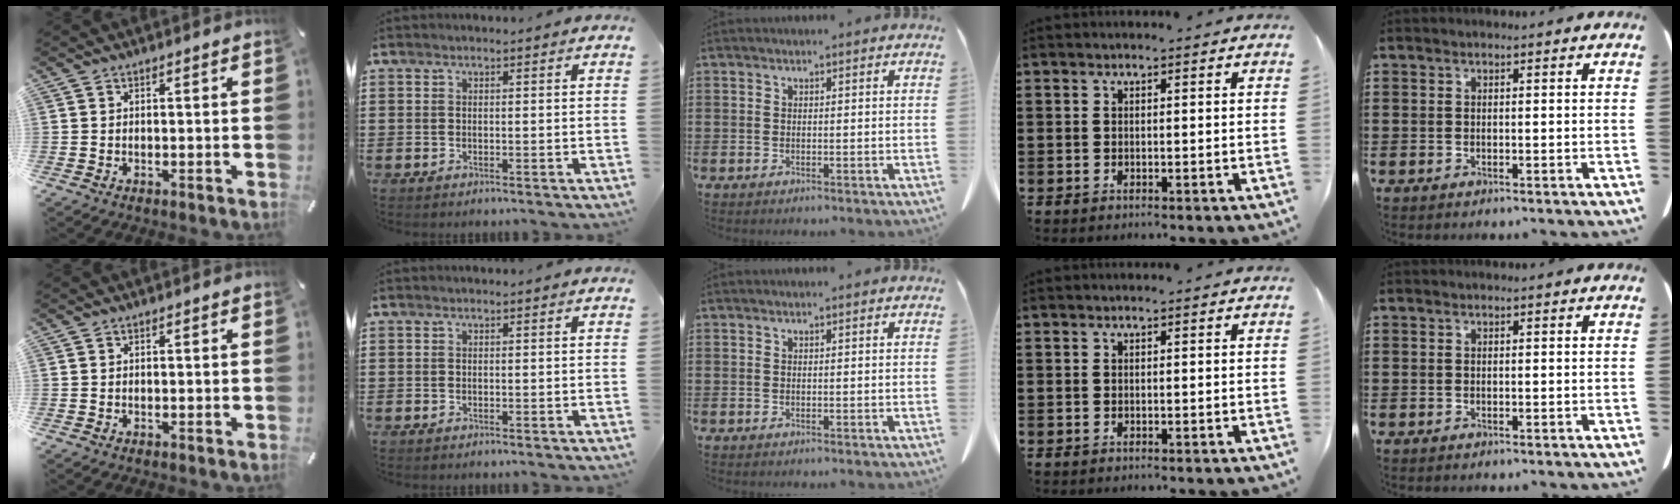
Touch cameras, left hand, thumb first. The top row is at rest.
{}